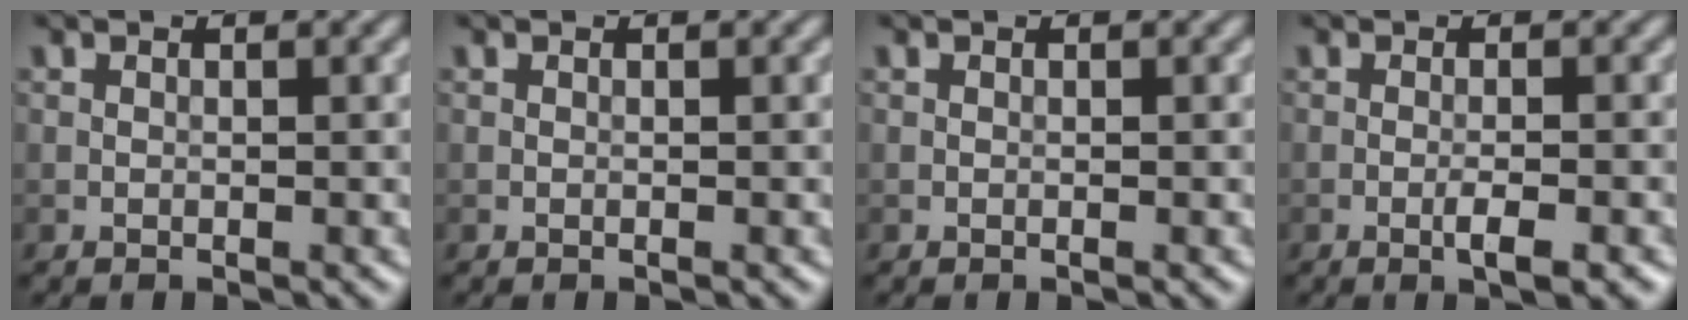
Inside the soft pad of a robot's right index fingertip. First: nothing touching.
{"total": 0.0}
{"total": 0.0}
{"total": 2.2, "force": [-1.0, 0.3, 2.0], "torque": [-0.030, 0.002, -0.018]}